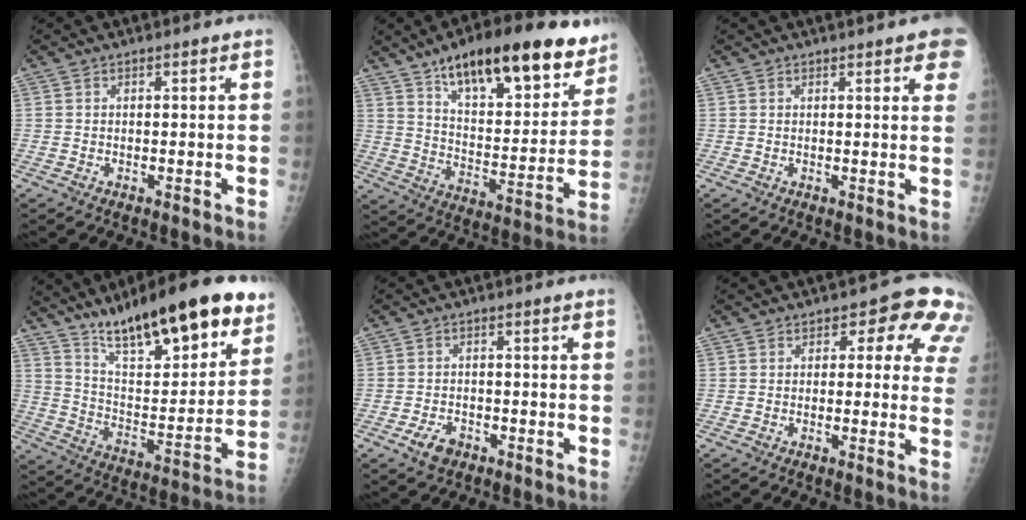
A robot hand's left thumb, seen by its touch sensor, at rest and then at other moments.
{"total": 24.8, "force": [16.1, 9.2, 16.5], "torque": [-0.203, -0.050, 0.249]}
{"total": 7.0, "force": [4.0, 1.5, 5.5], "torque": [-0.046, -0.003, 0.040]}
{"total": 25.3, "force": [17.1, 7.0, 17.3], "torque": [-0.231, -0.063, 0.278]}
{"total": 3.8, "force": [-2.2, 2.2, 2.1], "torque": [-0.035, 0.014, -0.035]}
{"total": 9.9, "force": [3.9, 5.4, 7.4], "torque": [-0.031, -0.009, 0.026]}